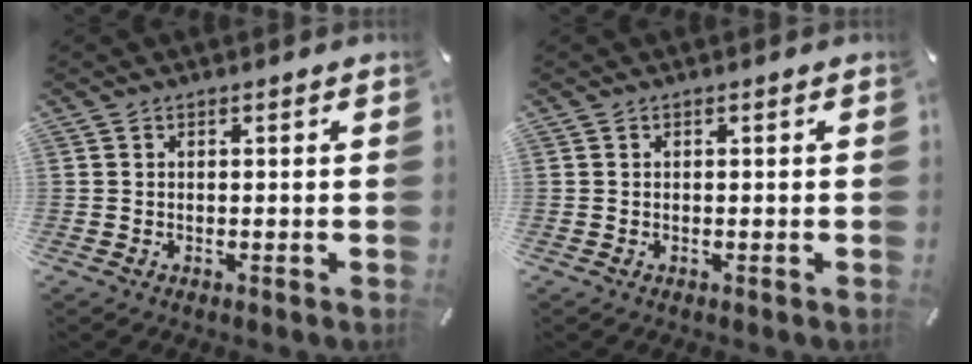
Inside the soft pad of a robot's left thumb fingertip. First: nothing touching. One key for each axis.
{"total": 0.0}